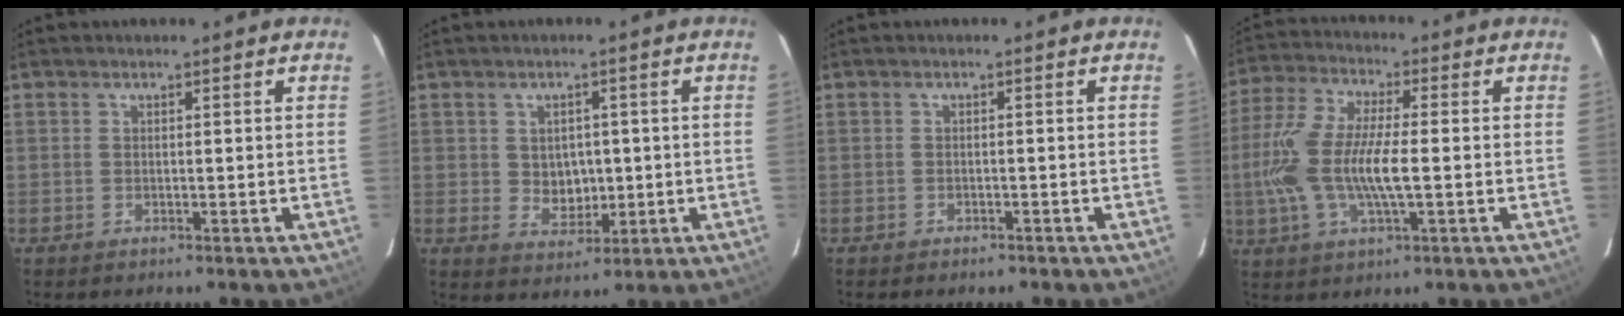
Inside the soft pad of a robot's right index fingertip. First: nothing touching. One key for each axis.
{"total": 5.0, "fx": 0.1, "fy": 4.3, "fz": 2.5, "tx": -0.042, "ty": 0.001, "tz": 0.013}
{"total": 1.9, "fx": -1.5, "fy": 1.0, "fz": 0.6, "tx": -0.015, "ty": -0.002, "tz": -0.019}
{"total": 13.8, "fx": -1.6, "fy": 4.3, "fz": 13.0, "tx": -0.276, "ty": 0.000, "tz": -0.035}